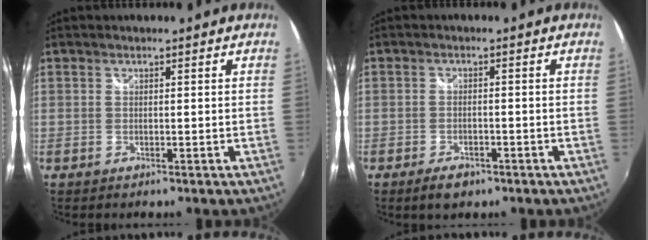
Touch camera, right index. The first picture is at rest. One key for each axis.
{"total": 4.1, "fx": -2.7, "fy": 2.1, "fz": 2.3, "tx": -0.054, "ty": -0.010, "tz": -0.044}